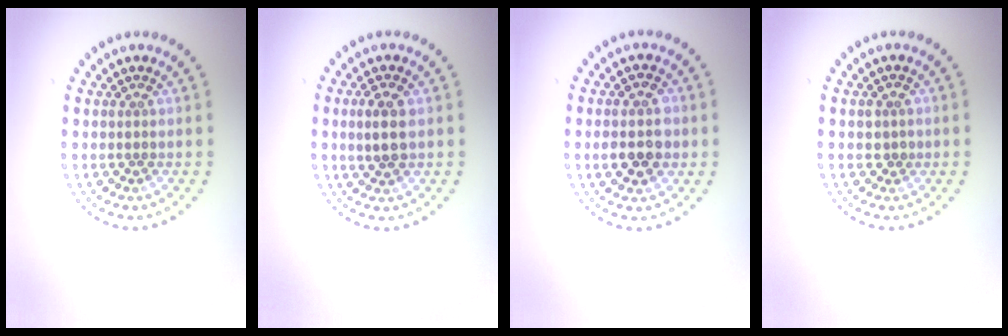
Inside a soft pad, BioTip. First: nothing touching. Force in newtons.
{"total": 2.5, "press": 2.5, "slide": 0.4}
{"total": 3.9, "press": 3.9, "slide": 0.4}
{"total": 1.4, "press": 1.3, "slide": 0.5}